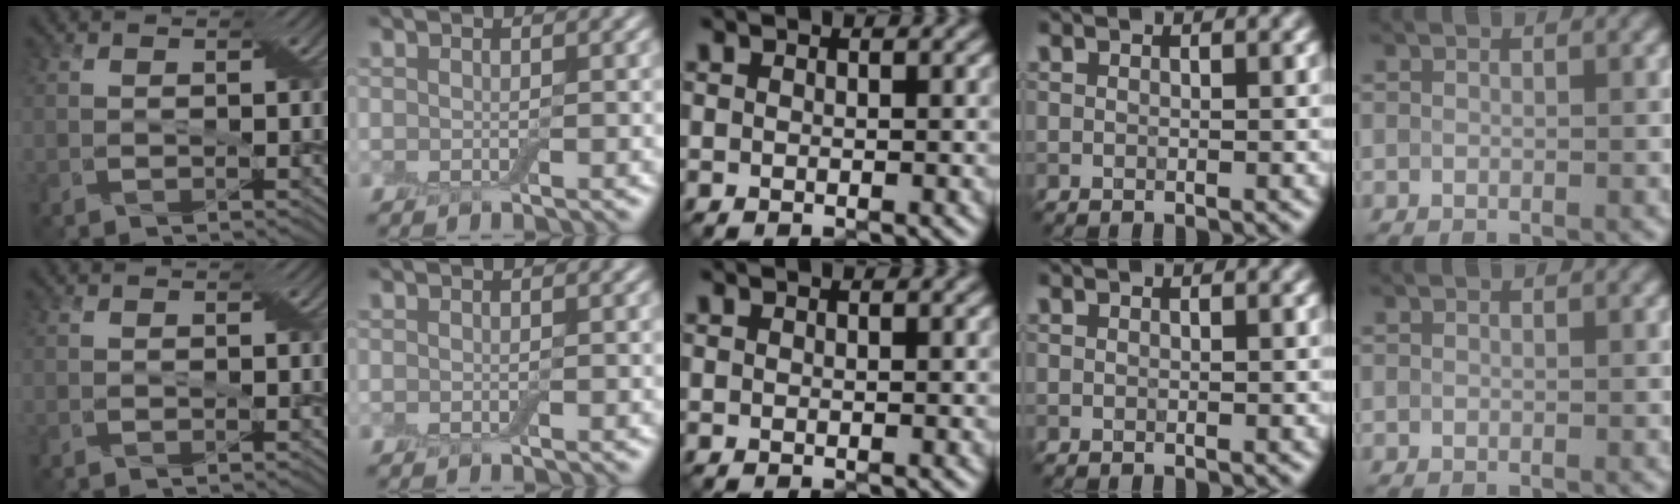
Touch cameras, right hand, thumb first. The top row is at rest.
{}